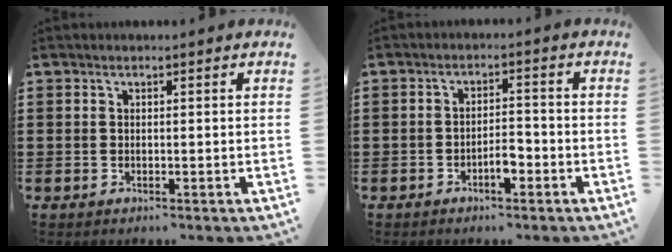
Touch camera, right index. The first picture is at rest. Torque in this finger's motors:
{"motor_torque": [0.21, 0.19, 0.05, 0.04]}